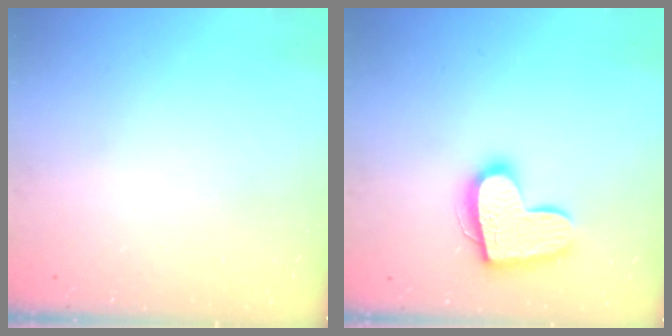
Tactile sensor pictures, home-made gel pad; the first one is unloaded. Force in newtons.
{"total": 16.1, "press": 16.1, "slide": 0.9}